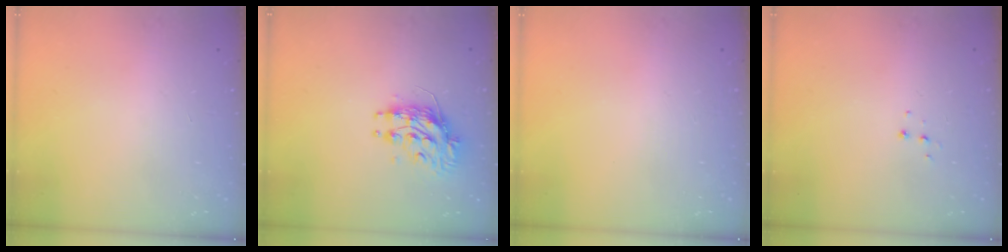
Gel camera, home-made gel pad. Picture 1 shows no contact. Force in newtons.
{"total": 9.2, "press": 9.2, "slide": 0.7}
{"total": 0.0}
{"total": 3.7, "press": 3.7, "slide": 0.4}